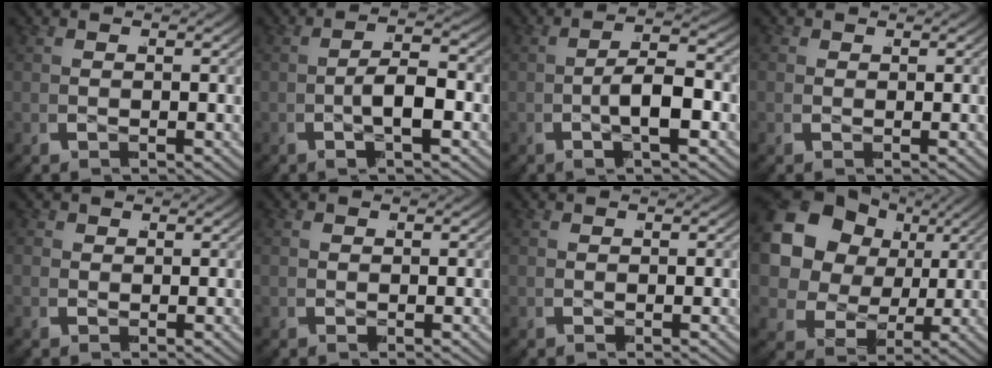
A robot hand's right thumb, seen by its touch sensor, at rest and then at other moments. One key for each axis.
{"total": 4.6, "fx": -1.3, "fy": 1.8, "fz": 4.0, "tx": -0.077, "ty": 0.001, "tz": -0.025}
{"total": 5.3, "fx": -1.5, "fy": 2.1, "fz": 4.7, "tx": -0.089, "ty": 0.000, "tz": -0.027}
{"total": 0.9, "fx": 0.3, "fy": 0.8, "fz": 0.2, "tx": -0.005, "ty": -0.007, "tz": 0.006}
{"total": 1.1, "fx": 0.2, "fy": 1.1, "fz": 0.3, "tx": -0.008, "ty": -0.007, "tz": 0.003}
{"total": 0.8, "fx": -0.2, "fy": 0.7, "fz": 0.4, "tx": -0.008, "ty": -0.006, "tz": -0.002}
{"total": 0.5, "fx": -0.3, "fy": 0.4, "fz": 0.2, "tx": -0.006, "ty": -0.004, "tz": -0.003}
{"total": 14.2, "fx": 2.0, "fy": 10.9, "fz": 8.9, "tx": -0.208, "ty": -0.004, "tz": 0.027}